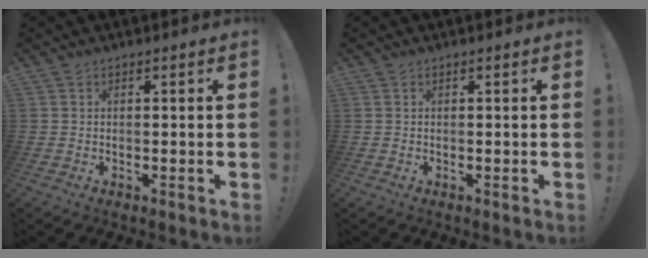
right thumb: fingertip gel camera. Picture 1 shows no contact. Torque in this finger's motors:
{"motor_torque": [0.00, 0.00, -0.03, -0.03, 0.00]}